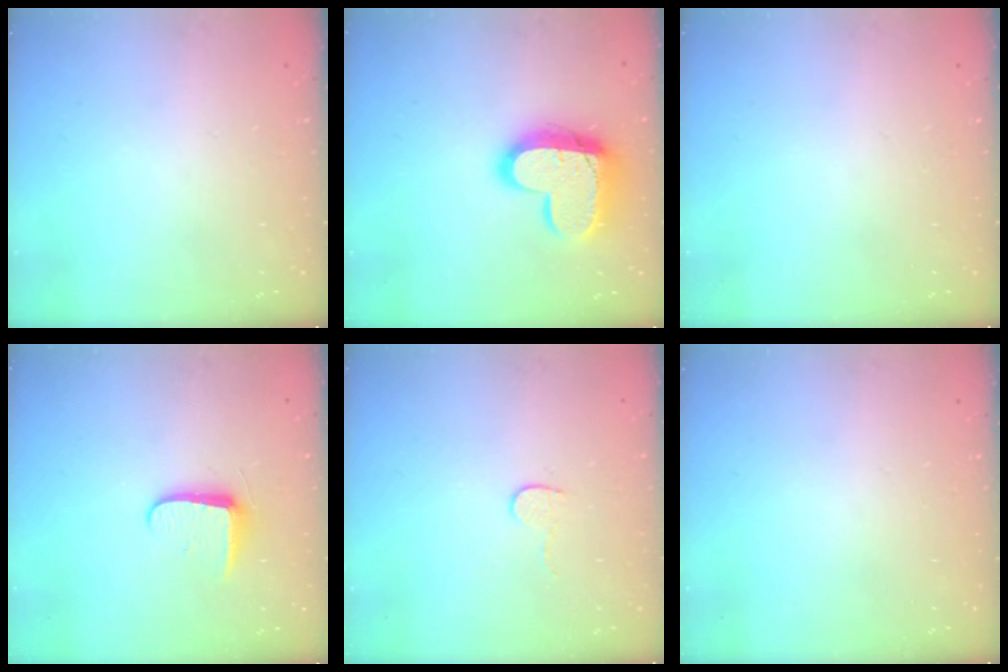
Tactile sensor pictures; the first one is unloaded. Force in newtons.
{"total": 17.0, "press": 16.9, "slide": 1.1}
{"total": 0.0}
{"total": 7.1, "press": 7.0, "slide": 0.9}
{"total": 4.0, "press": 4.0, "slide": 0.4}
{"total": 0.0}